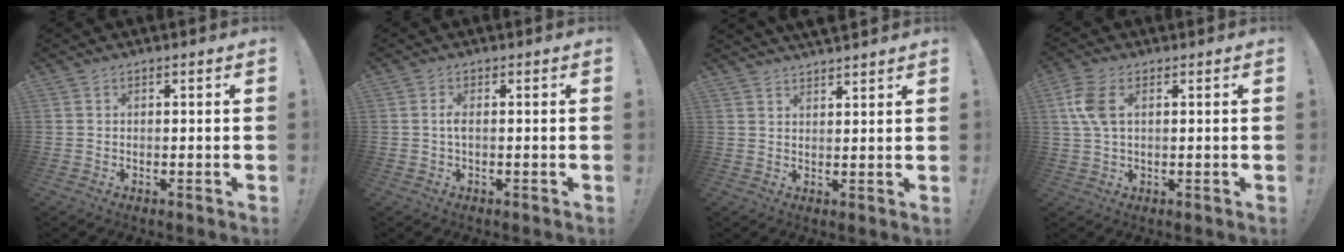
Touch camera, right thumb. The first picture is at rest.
{"total": 2.0, "force": [-0.2, 0.3, 2.0], "torque": [-0.046, -0.001, -0.007]}
{"total": 3.4, "force": [3.3, 0.5, 0.8], "torque": [-0.007, -0.021, 0.059]}
{"total": 7.3, "force": [1.8, 3.9, 5.9], "torque": [-0.125, 0.001, 0.033]}